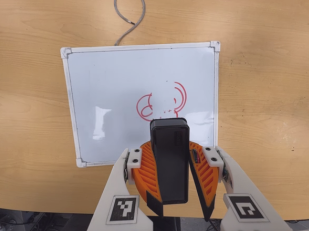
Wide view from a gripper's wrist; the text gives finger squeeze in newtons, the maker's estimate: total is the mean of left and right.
{"total": 12.6, "left": 12.6, "right": 12.6}